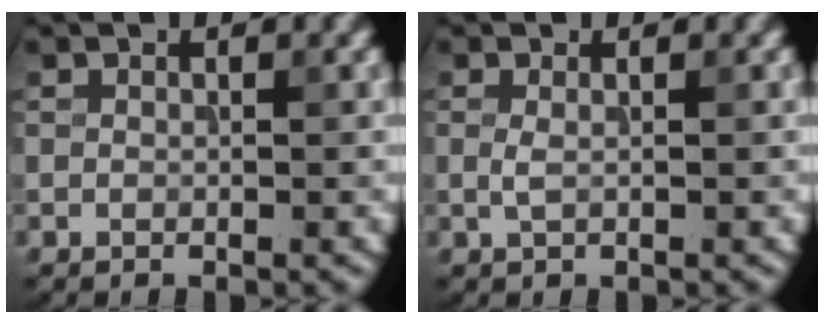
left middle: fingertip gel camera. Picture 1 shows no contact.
{"total": 0.8, "force": [0.1, 0.2, 0.8], "torque": [-0.018, 0.000, 0.001]}